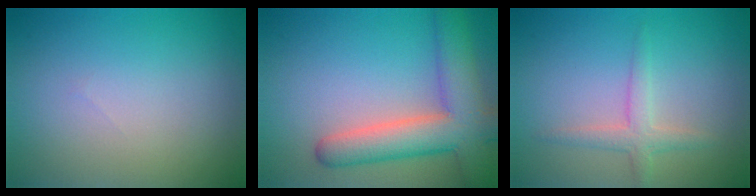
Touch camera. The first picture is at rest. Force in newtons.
{"total": 7.4, "press": 7.4, "slide": 0.5}
{"total": 2.2, "press": 2.2, "slide": 0.1}